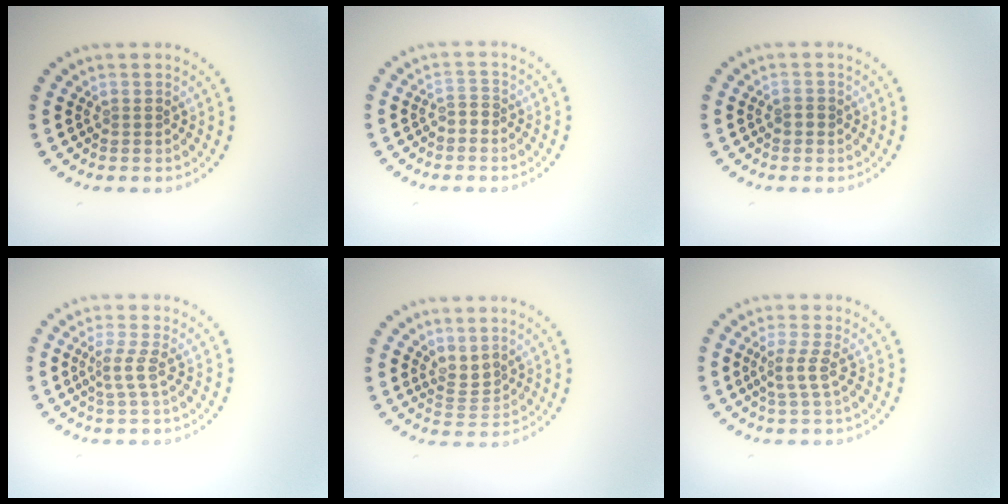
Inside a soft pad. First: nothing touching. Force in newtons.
{"total": 0.9, "press": 0.7, "slide": 0.6}
{"total": 0.9, "press": 0.9, "slide": 0.0}
{"total": 1.8, "press": 1.2, "slide": 1.3}
{"total": 1.9, "press": 1.4, "slide": 1.3}
{"total": 2.1, "press": 1.5, "slide": 1.4}